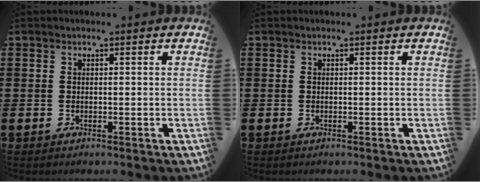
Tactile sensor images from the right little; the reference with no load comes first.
{"total": 0.0}